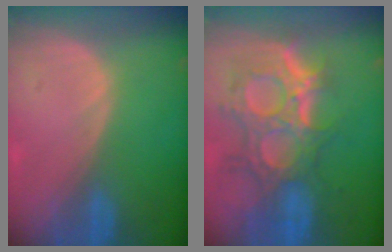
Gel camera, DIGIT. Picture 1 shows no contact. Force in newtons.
{"total": 11.9, "press": 10.7, "slide": 5.3}